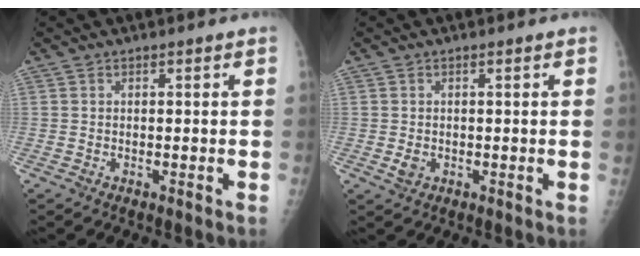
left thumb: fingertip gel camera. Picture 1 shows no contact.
{"total": 1.6, "force": [-0.3, 0.8, 1.3], "torque": [-0.027, 0.001, 0.000]}